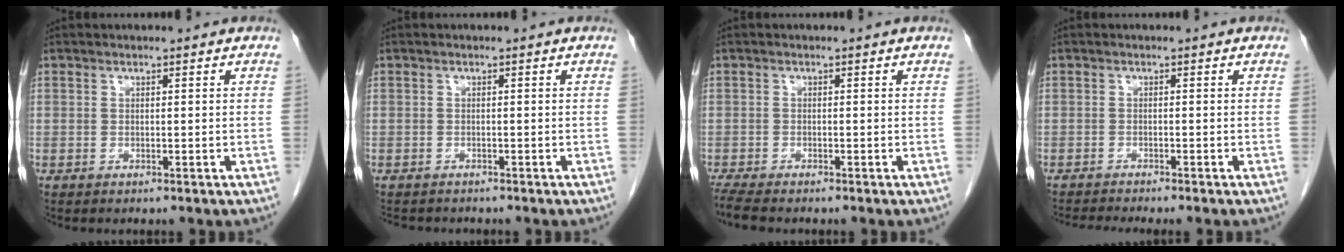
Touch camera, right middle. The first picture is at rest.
{"total": 3.8, "force": [-3.4, 1.2, 1.1], "torque": [-0.017, -0.008, -0.046]}
{"total": 3.5, "force": [-3.1, 0.3, 1.6], "torque": [-0.036, -0.012, -0.053]}
{"total": 4.6, "force": [-4.2, -0.7, 1.8], "torque": [-0.024, -0.013, -0.063]}